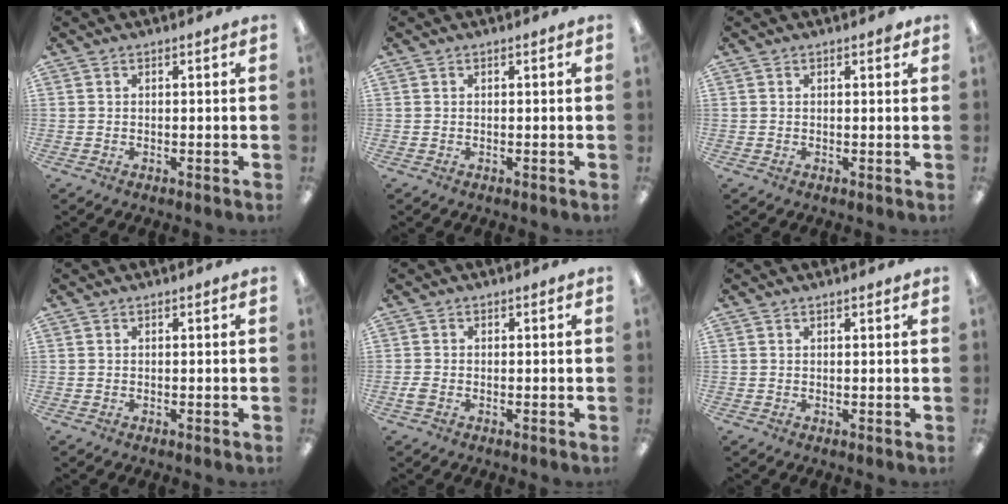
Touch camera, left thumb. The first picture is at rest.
{"total": 0.0}
{"total": 1.1, "force": [0.6, 0.4, 0.8], "torque": [0.000, -0.004, 0.007]}
{"total": 0.0}
{"total": 1.7, "force": [-0.6, 1.1, 1.2], "torque": [-0.026, 0.000, -0.012]}
{"total": 0.6, "force": [0.5, 0.1, 0.3], "torque": [0.001, -0.002, 0.007]}